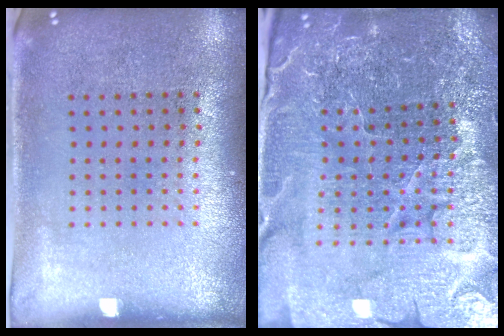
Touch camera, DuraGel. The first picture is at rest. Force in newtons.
{"total": 5.3, "press": 5.0, "slide": 1.8}